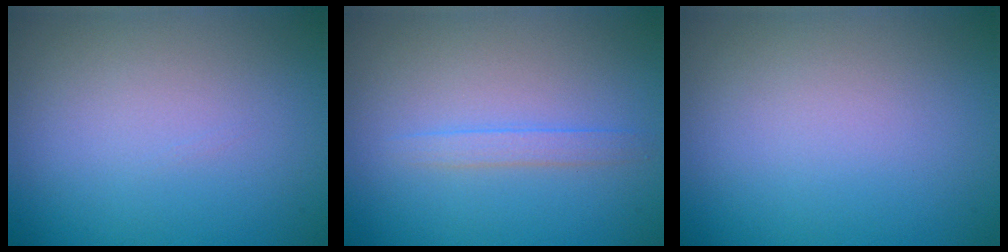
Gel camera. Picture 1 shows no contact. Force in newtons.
{"total": 1.2, "press": 1.2, "slide": 0.0}
{"total": 0.0}